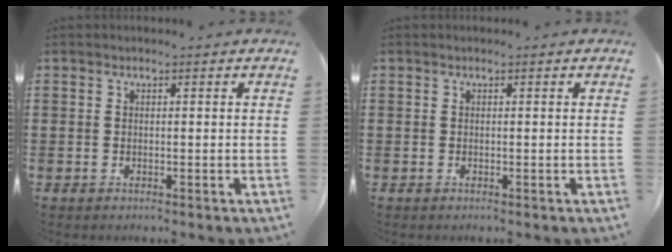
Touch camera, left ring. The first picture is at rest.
{"total": 0.0}